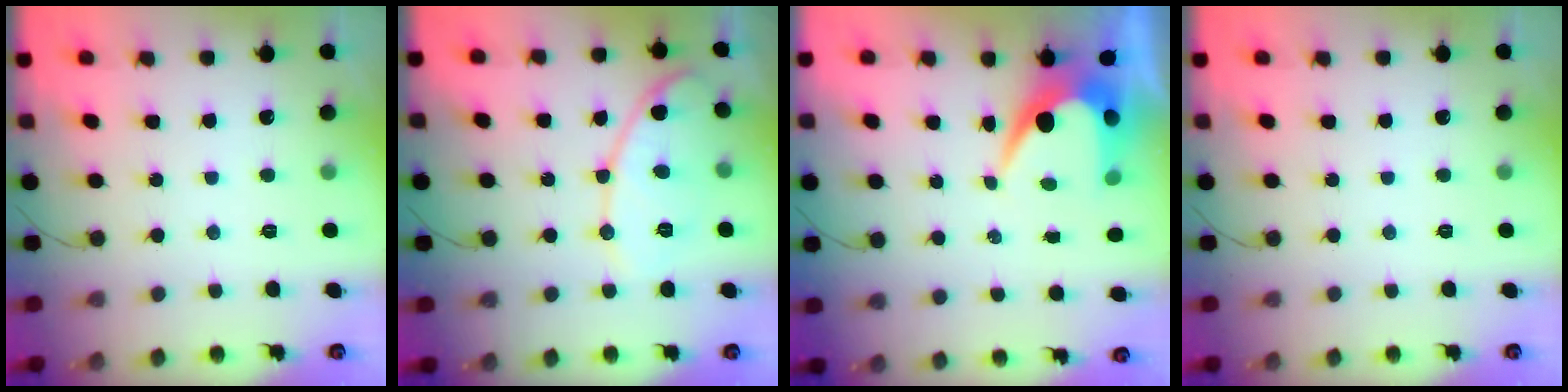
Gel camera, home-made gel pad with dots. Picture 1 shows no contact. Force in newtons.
{"total": 11.5, "press": 11.5, "slide": 0.6}
{"total": 6.7, "press": 6.6, "slide": 0.5}
{"total": 0.0}